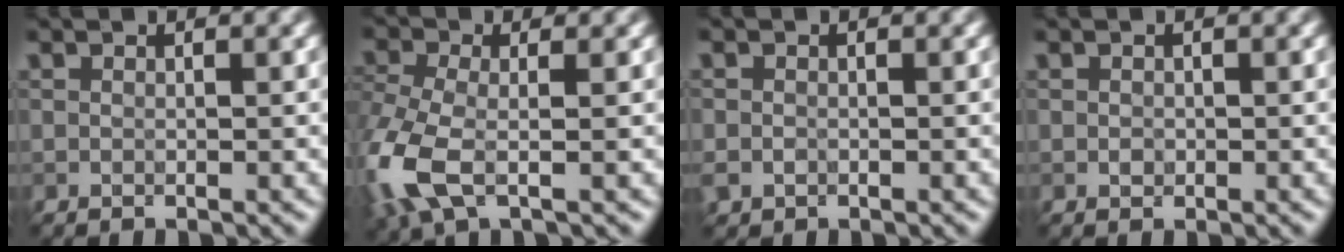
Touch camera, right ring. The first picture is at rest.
{"total": 5.7, "force": [-4.0, 1.8, 3.7], "torque": [-0.143, -0.028, -0.048]}
{"total": 1.6, "force": [-1.0, -0.8, -1.0], "torque": [-0.011, -0.016, 0.020]}
{"total": 1.2, "force": [-0.7, -0.6, -0.8], "torque": [-0.011, -0.013, 0.020]}